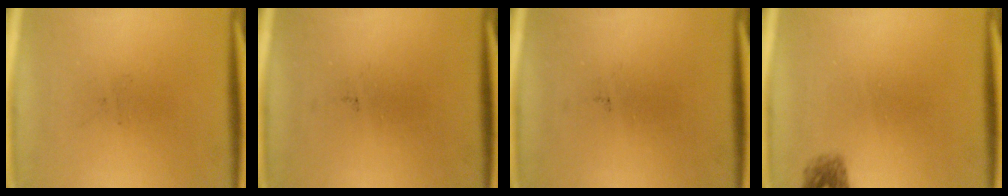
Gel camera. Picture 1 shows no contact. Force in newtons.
{"total": 0.0}
{"total": 0.0}
{"total": 1.6}